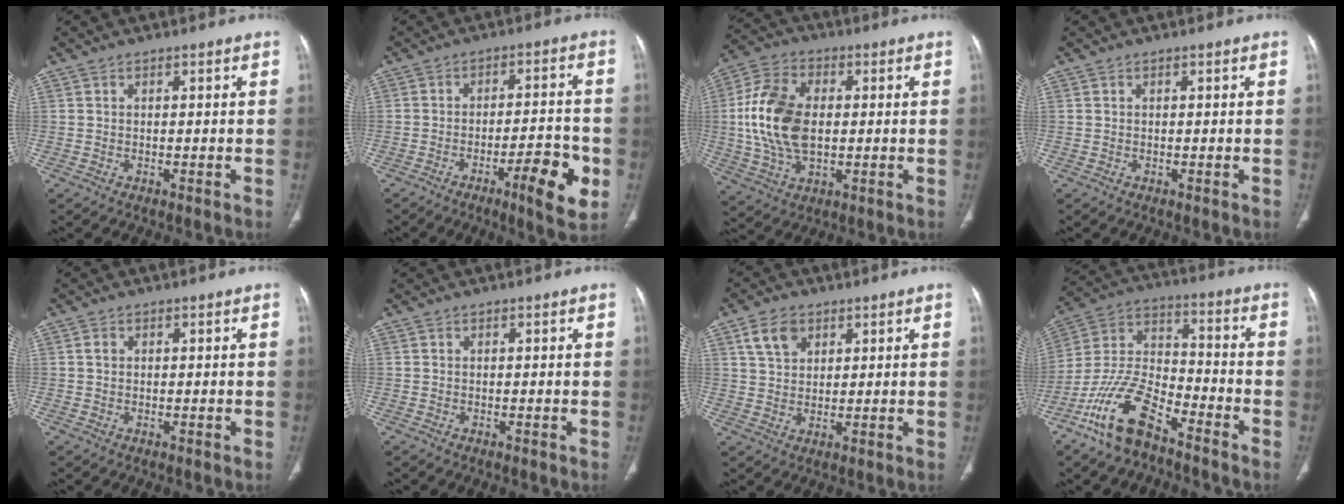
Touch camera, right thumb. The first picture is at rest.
{"total": 10.6, "force": [-4.4, 2.0, 9.4], "torque": [-0.128, 0.017, -0.061]}
{"total": 15.2, "force": [0.6, 9.4, 11.9], "torque": [-0.237, 0.009, 0.012]}
{"total": 0.0}
{"total": 1.1, "force": [0.3, 0.9, 0.6], "torque": [-0.007, 0.001, 0.006]}
{"total": 0.0}
{"total": 6.2, "force": [3.1, 4.4, 3.2], "torque": [-0.040, -0.011, 0.060]}
{"total": 14.2, "force": [-9.6, 5.6, 8.9], "torque": [-0.172, 0.062, -0.189]}